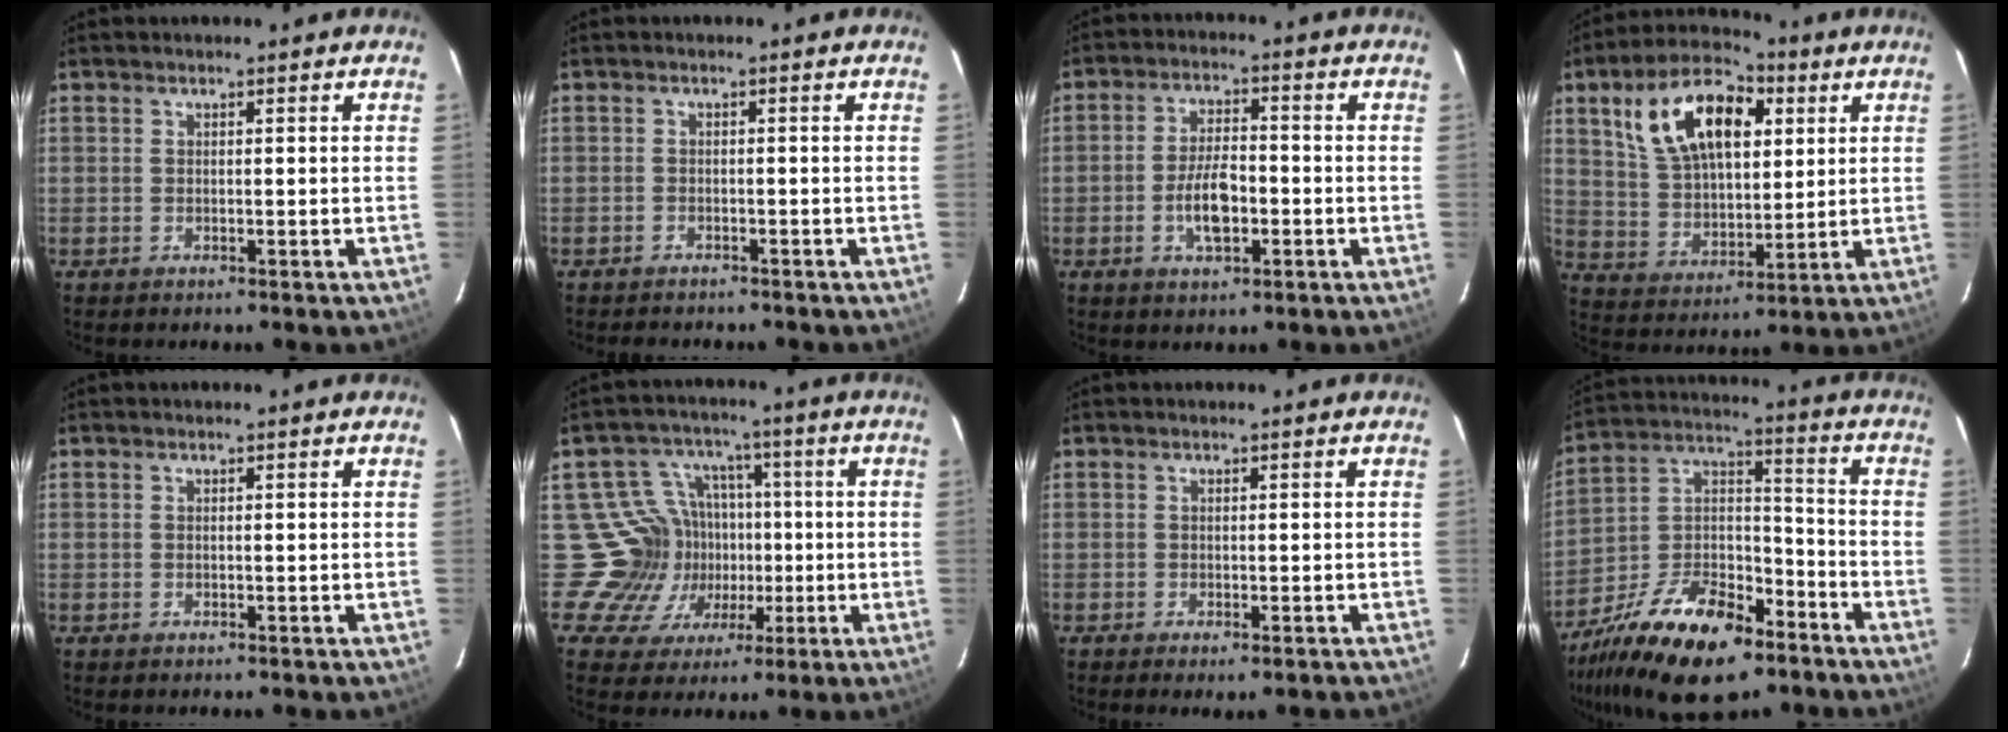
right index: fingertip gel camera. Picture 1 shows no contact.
{"total": 3.0, "force": [-2.8, 1.0, 0.7], "torque": [-0.020, -0.001, -0.040]}
{"total": 7.2, "force": [-2.2, 3.3, 6.0], "torque": [-0.119, 0.006, -0.037]}
{"total": 17.7, "force": [6.8, 9.7, 13.1], "torque": [-0.246, 0.034, 0.128]}
{"total": 0.0}
{"total": 12.0, "force": [-1.5, 11.8, 1.5], "torque": [-0.043, 0.021, -0.017]}
{"total": 2.0, "force": [-1.4, 0.5, 1.4], "torque": [-0.022, -0.007, -0.019]}
{"total": 20.8, "force": [-13.3, 9.8, 12.6], "torque": [-0.253, 0.007, -0.227]}